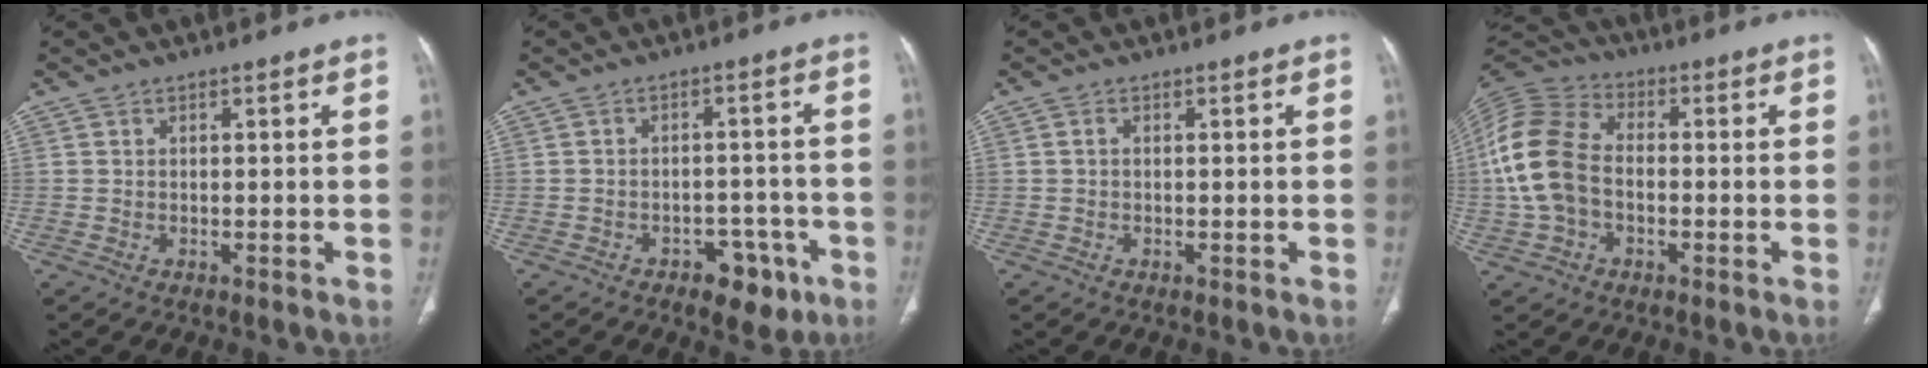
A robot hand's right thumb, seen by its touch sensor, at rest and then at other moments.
{"total": 7.0, "force": [-3.9, 4.2, 4.0], "torque": [-0.024, 0.029, -0.049]}
{"total": 0.8, "force": [0.0, 0.5, 0.5], "torque": [-0.010, 0.001, -0.002]}
{"total": 14.5, "force": [-1.1, 10.2, 10.2], "torque": [-0.216, 0.034, -0.028]}